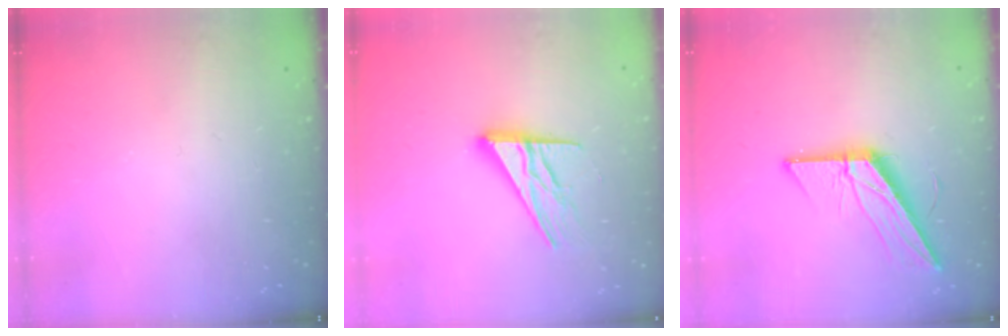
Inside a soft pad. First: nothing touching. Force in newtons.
{"total": 13.9, "press": 13.8, "slide": 1.3}
{"total": 13.9, "press": 13.9, "slide": 0.5}